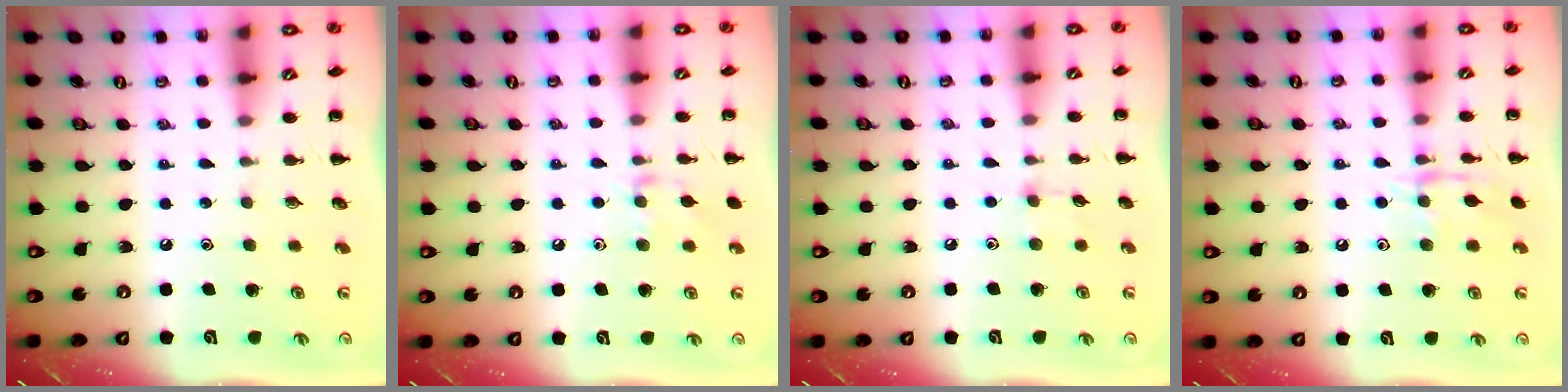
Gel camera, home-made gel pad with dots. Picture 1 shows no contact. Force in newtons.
{"total": 7.5, "press": 7.4, "slide": 1.3}
{"total": 3.2, "press": 3.1, "slide": 1.0}
{"total": 9.3, "press": 9.3, "slide": 0.5}